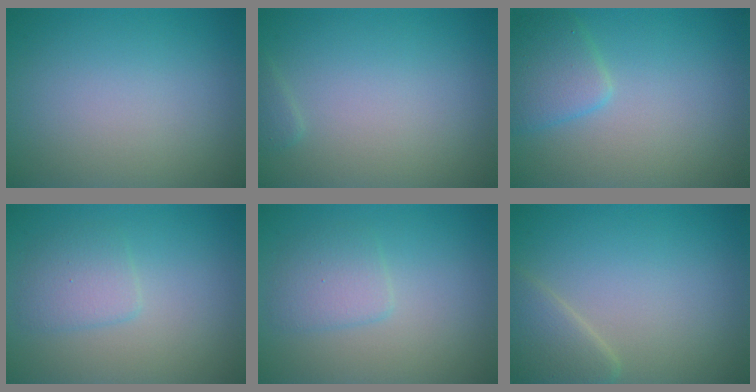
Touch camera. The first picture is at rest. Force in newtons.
{"total": 0.6, "press": 0.6, "slide": 0.1}
{"total": 2.8, "press": 2.8, "slide": 0.1}
{"total": 2.2, "press": 2.2, "slide": 0.1}
{"total": 2.2, "press": 2.2, "slide": 0.1}
{"total": 2.7, "press": 2.6, "slide": 0.2}